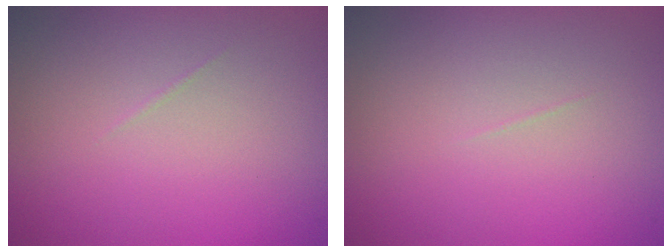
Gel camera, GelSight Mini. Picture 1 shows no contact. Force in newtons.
{"total": 0.0}